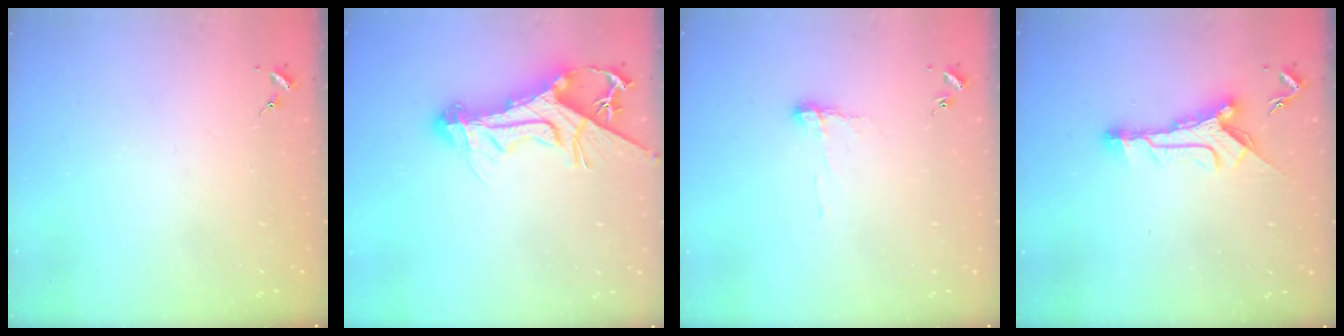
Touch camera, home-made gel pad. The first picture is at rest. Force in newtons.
{"total": 15.8, "press": 15.6, "slide": 2.0}
{"total": 6.2, "press": 6.1, "slide": 0.6}
{"total": 10.7, "press": 10.7, "slide": 0.4}